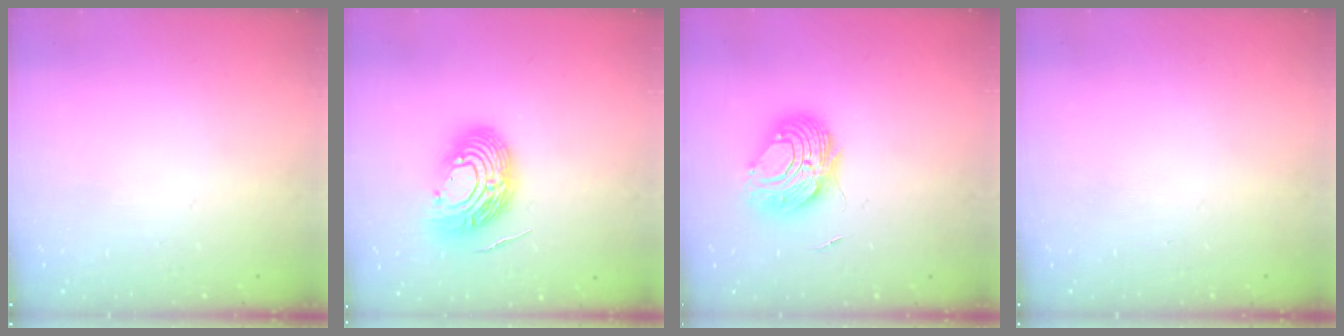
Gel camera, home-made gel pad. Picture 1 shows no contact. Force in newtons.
{"total": 13.7, "press": 13.6, "slide": 1.8}
{"total": 8.7, "press": 8.7, "slide": 0.8}
{"total": 0.0}